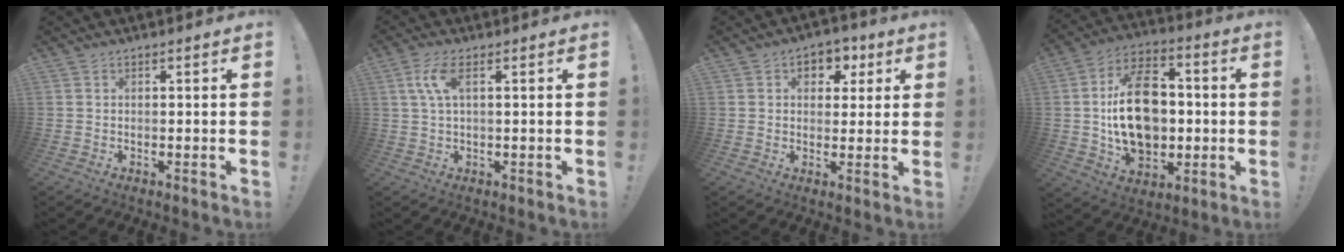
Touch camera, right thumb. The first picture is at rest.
{"total": 5.9, "force": [1.9, 1.9, 5.2], "torque": [-0.096, 0.002, 0.035]}
{"total": 6.6, "force": [2.1, 5.4, 3.1], "torque": [-0.024, -0.005, 0.036]}
{"total": 21.1, "force": [-0.3, 14.9, 14.9], "torque": [-0.254, 0.009, 0.002]}